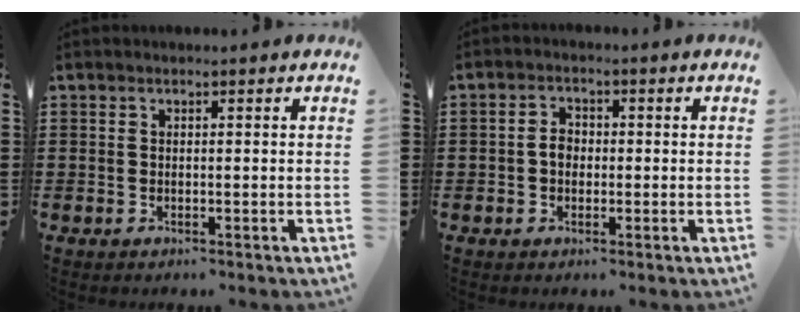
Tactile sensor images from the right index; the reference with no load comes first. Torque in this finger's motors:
{"motor_torque": [0.45, -0.23, 0.21, 0.05]}